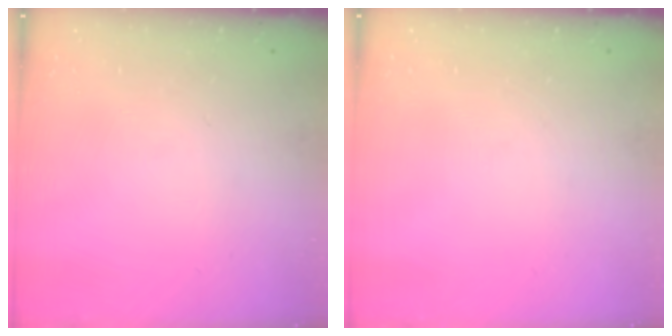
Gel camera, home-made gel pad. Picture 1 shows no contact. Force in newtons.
{"total": 0.0}